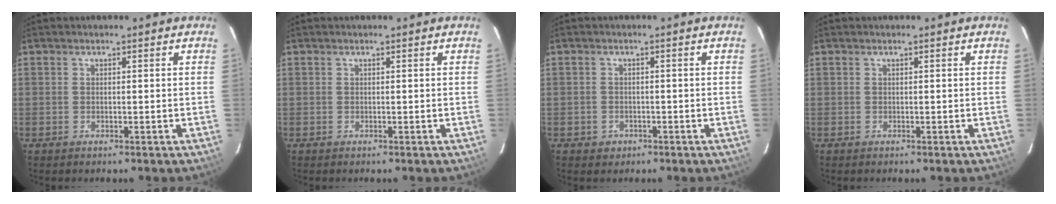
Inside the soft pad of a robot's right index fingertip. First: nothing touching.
{"total": 0.0}
{"total": 2.7, "force": [-1.2, 2.3, 0.5], "torque": [-0.015, 0.003, -0.014]}
{"total": 0.0}